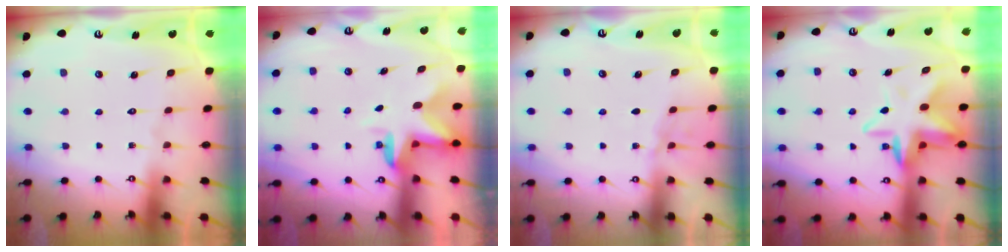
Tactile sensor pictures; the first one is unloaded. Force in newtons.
{"total": 3.1, "press": 3.0, "slide": 0.5}
{"total": 3.5, "press": 3.5, "slide": 0.5}
{"total": 10.0, "press": 9.6, "slide": 2.8}